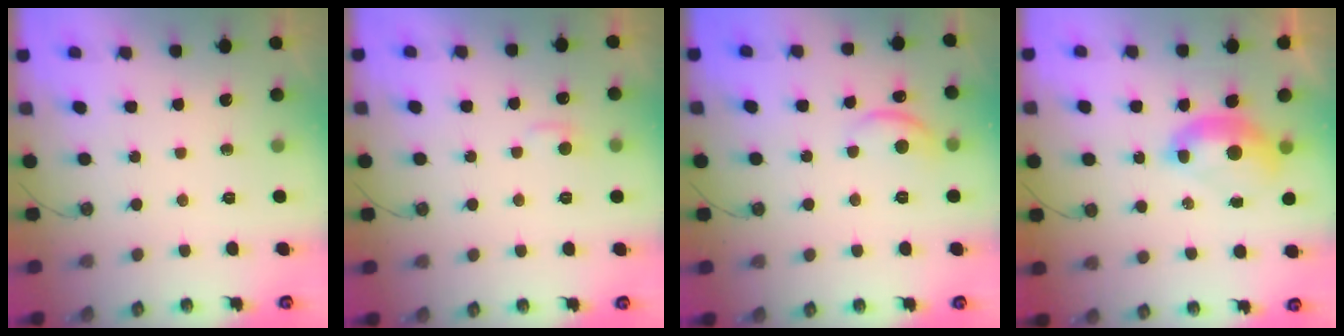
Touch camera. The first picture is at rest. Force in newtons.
{"total": 2.8, "press": 2.7, "slide": 0.5}
{"total": 4.7, "press": 4.7, "slide": 0.5}
{"total": 2.7, "press": 2.6, "slide": 0.6}